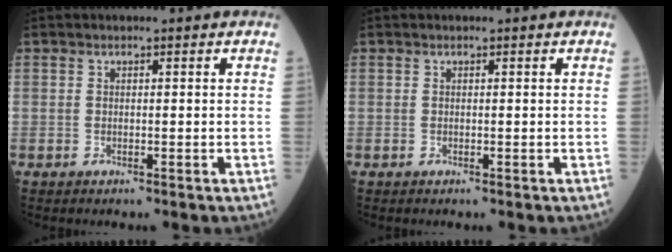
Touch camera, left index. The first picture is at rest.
{"total": 0.0}